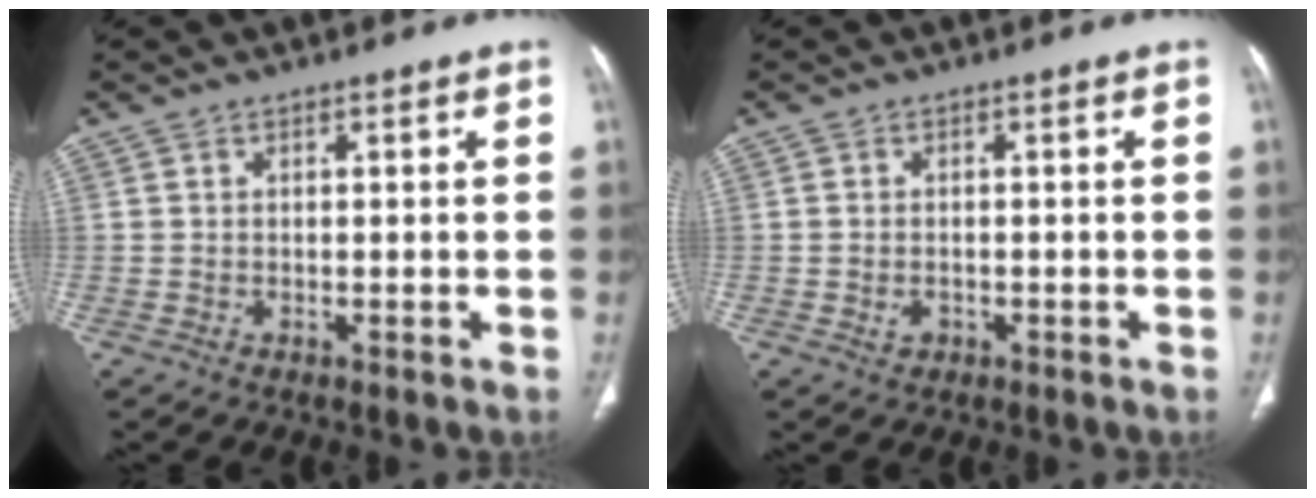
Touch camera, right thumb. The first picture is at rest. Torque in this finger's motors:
{"motor_torque": [-0.59, 0.37, -0.18, 0.42, -0.02]}